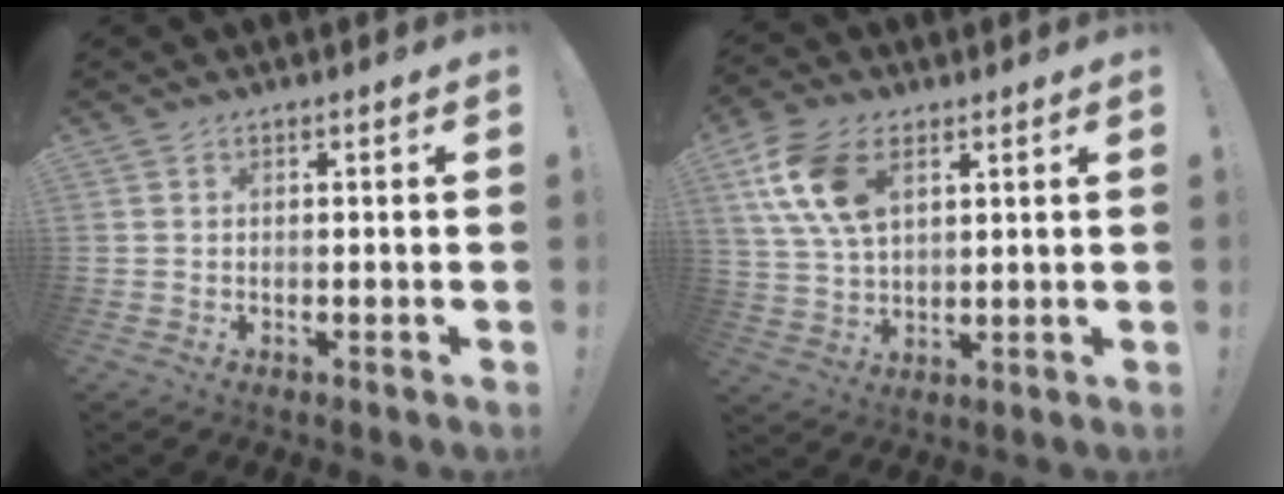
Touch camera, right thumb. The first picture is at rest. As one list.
[{"total": 13.9, "force": [5.8, 8.2, 9.5], "torque": [-0.194, -0.005, 0.111]}]